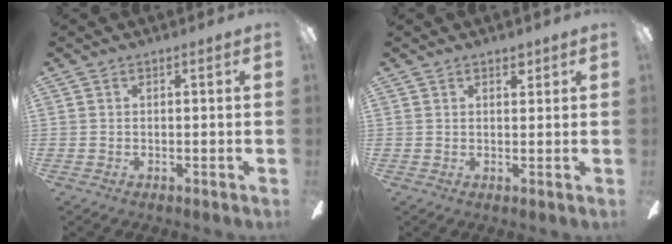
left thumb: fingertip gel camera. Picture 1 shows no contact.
{"total": 2.0, "force": [1.6, 0.9, 0.7], "torque": [0.002, -0.007, 0.026]}